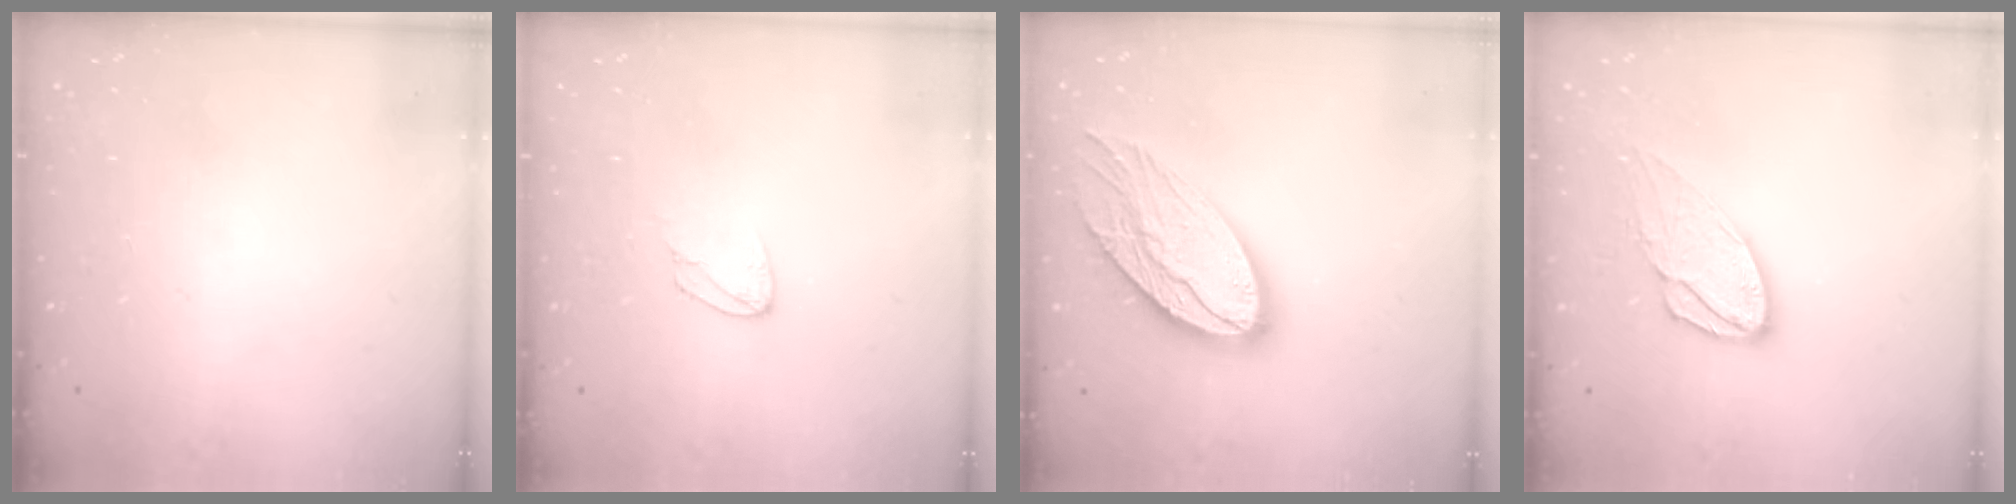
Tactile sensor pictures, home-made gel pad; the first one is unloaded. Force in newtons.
{"total": 5.6, "press": 5.6, "slide": 0.5}
{"total": 17.0, "press": 17.0, "slide": 1.1}
{"total": 12.2, "press": 12.2, "slide": 0.9}